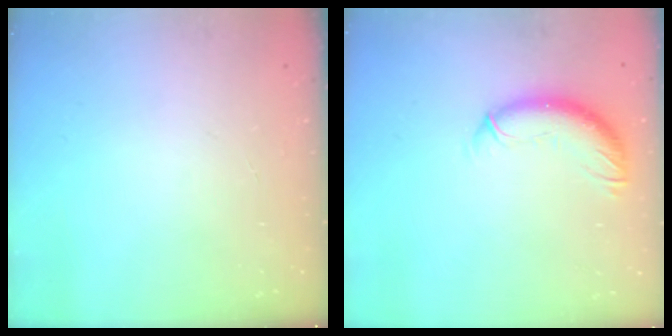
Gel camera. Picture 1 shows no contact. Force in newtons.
{"total": 10.3, "press": 10.2, "slide": 1.4}